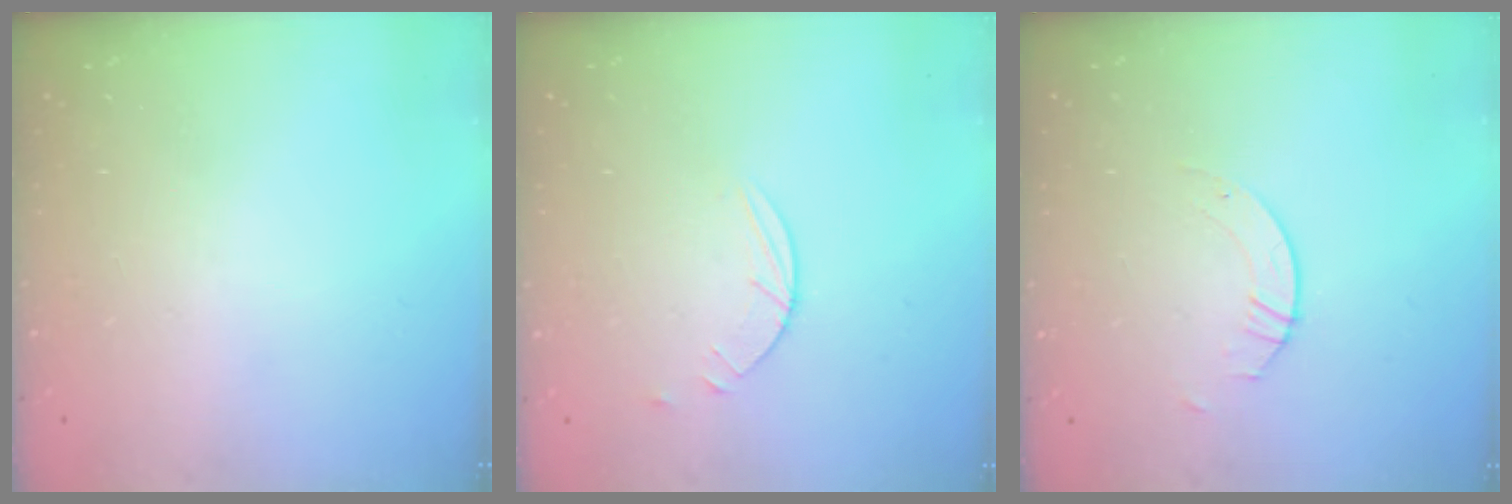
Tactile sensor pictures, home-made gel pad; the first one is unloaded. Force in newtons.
{"total": 2.9, "press": 2.8, "slide": 0.3}
{"total": 2.1, "press": 2.1, "slide": 0.1}